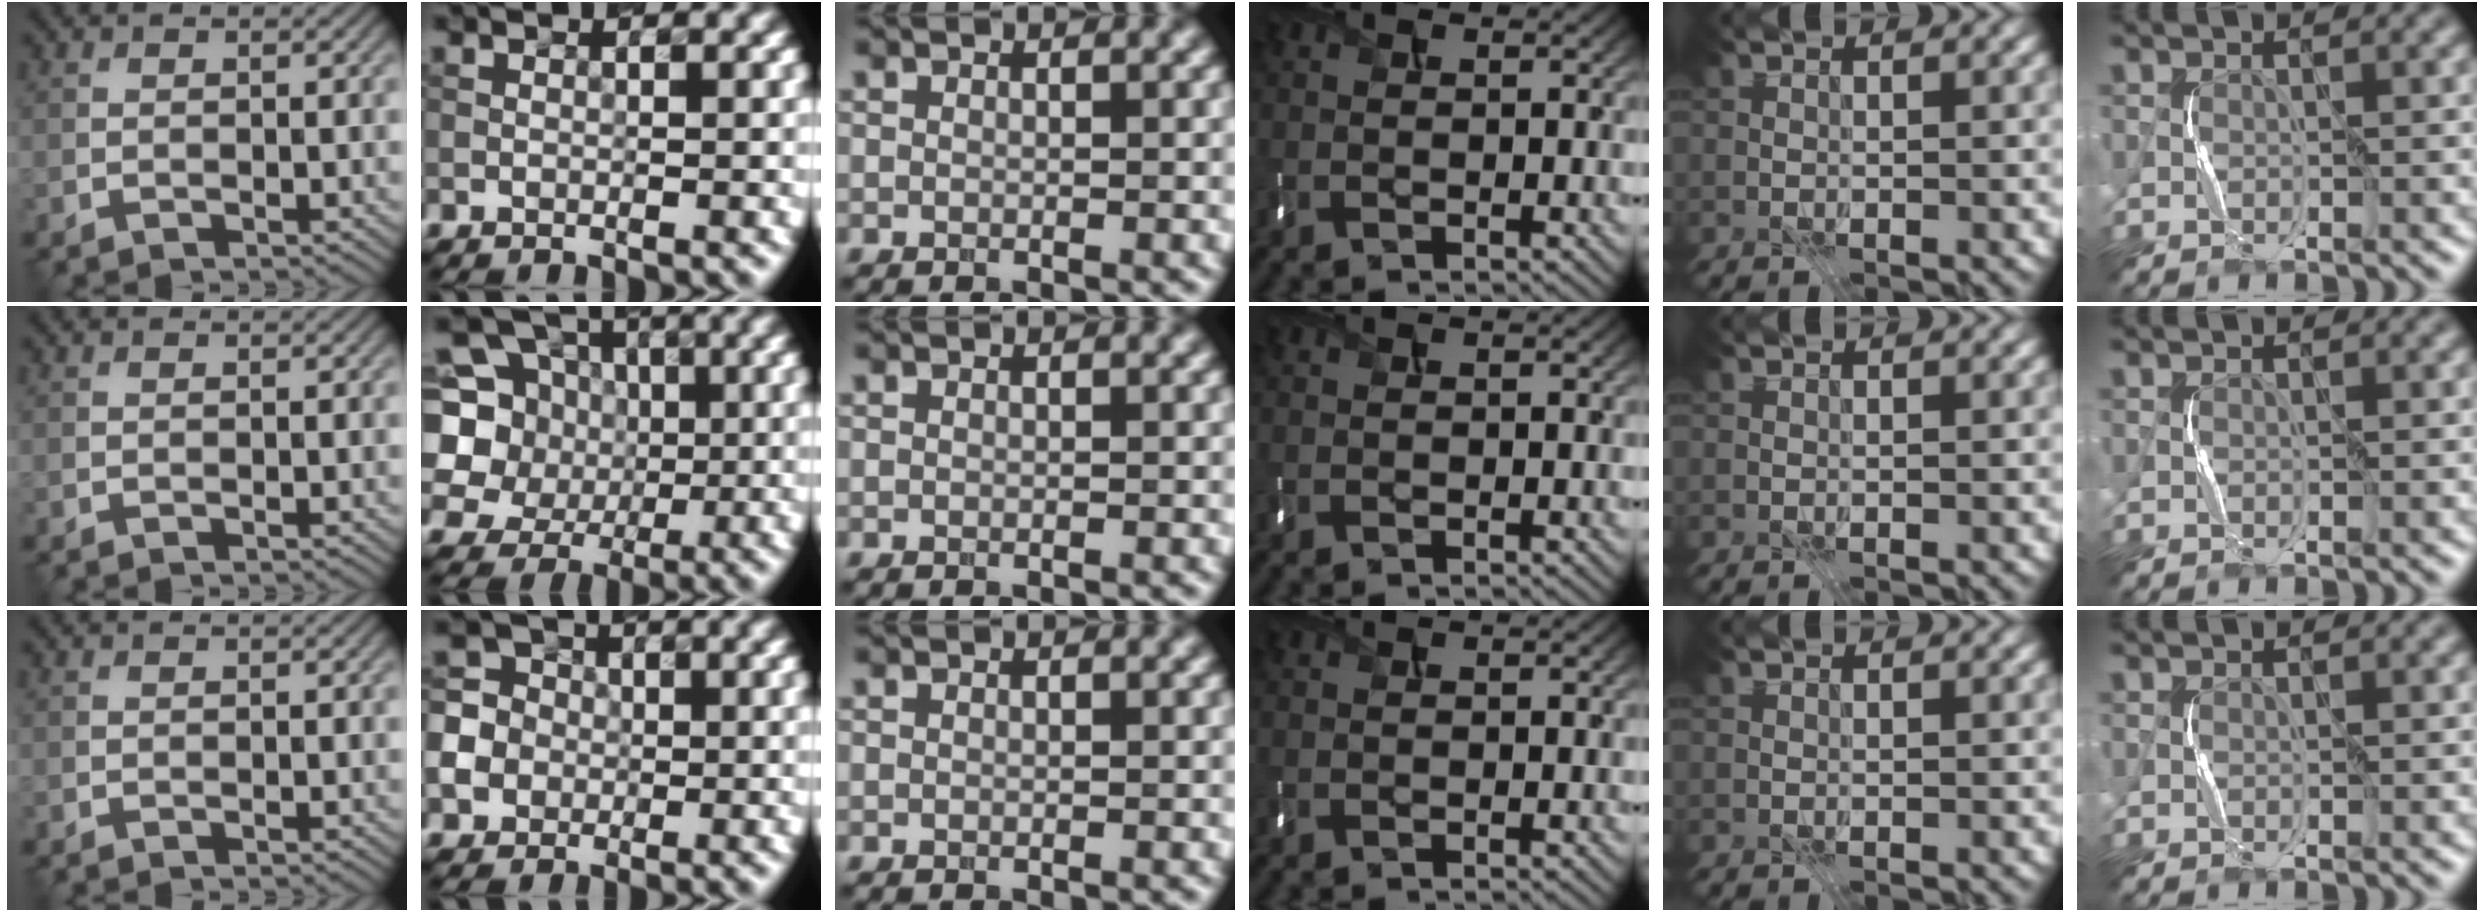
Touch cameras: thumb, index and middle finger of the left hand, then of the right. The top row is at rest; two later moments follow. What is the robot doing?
{"motion": "press", "object": "keyboard"}